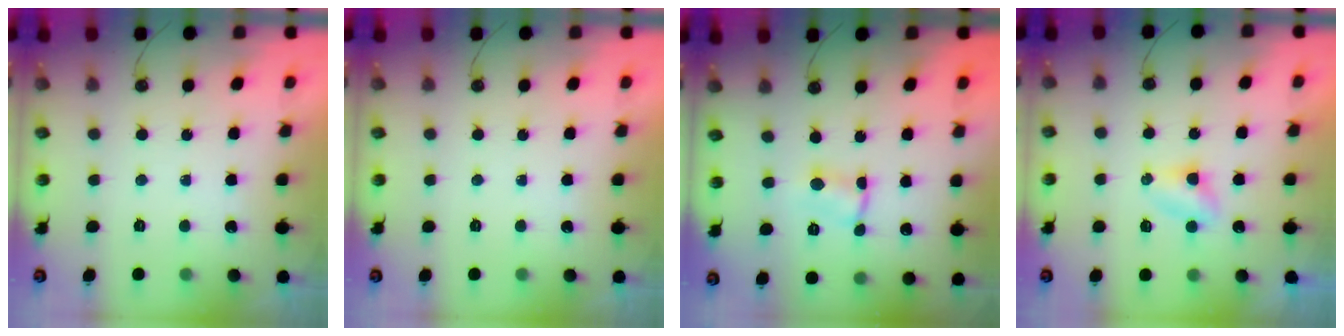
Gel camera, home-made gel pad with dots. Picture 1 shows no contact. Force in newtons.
{"total": 0.0}
{"total": 1.5, "press": 1.5, "slide": 0.2}
{"total": 3.2, "press": 3.1, "slide": 0.5}